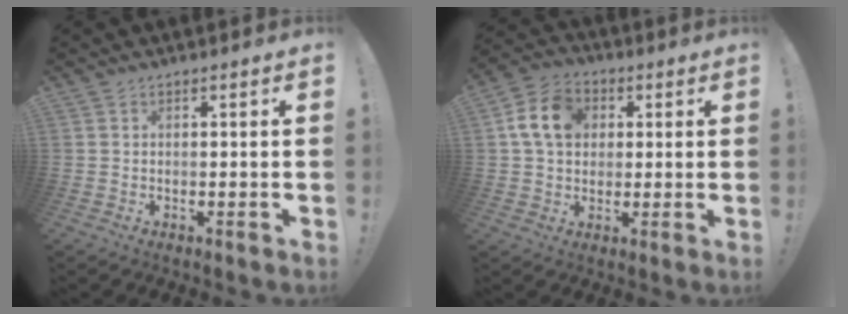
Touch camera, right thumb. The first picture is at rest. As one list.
[{"total": 11.9, "force": [2.9, 9.5, 6.6], "torque": [-0.115, 0.013, 0.059]}]